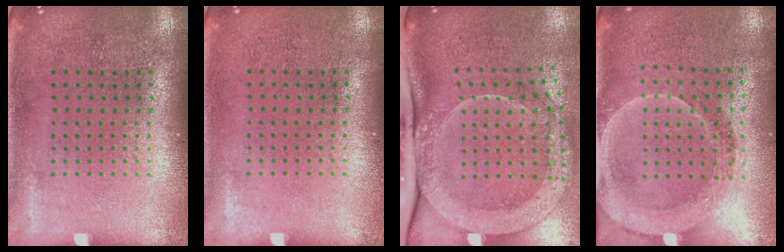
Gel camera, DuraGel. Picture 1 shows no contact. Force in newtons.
{"total": 0.0}
{"total": 3.2, "press": 2.3, "slide": 2.3}
{"total": 1.8, "press": 1.6, "slide": 0.7}